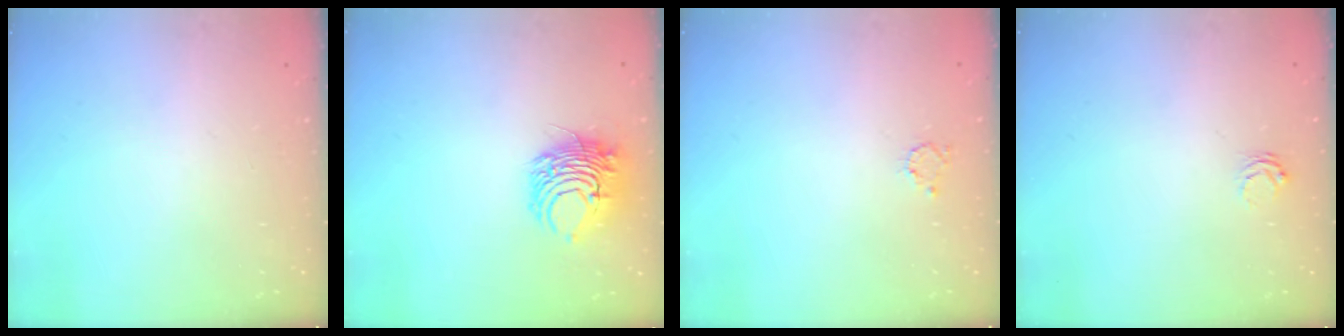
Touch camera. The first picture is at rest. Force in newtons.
{"total": 8.5, "press": 8.4, "slide": 1.4}
{"total": 2.4, "press": 2.4, "slide": 0.4}
{"total": 2.5, "press": 2.5, "slide": 0.2}